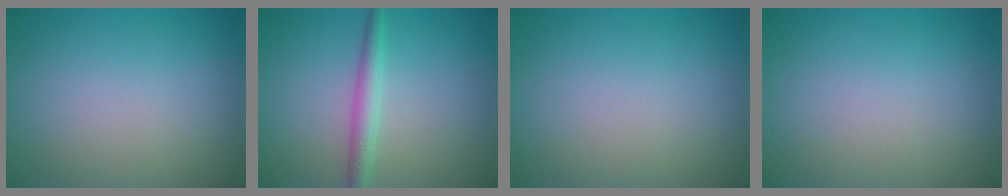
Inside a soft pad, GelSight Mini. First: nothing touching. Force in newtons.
{"total": 2.4, "press": 2.4, "slide": 0.0}
{"total": 0.0}
{"total": 0.0}